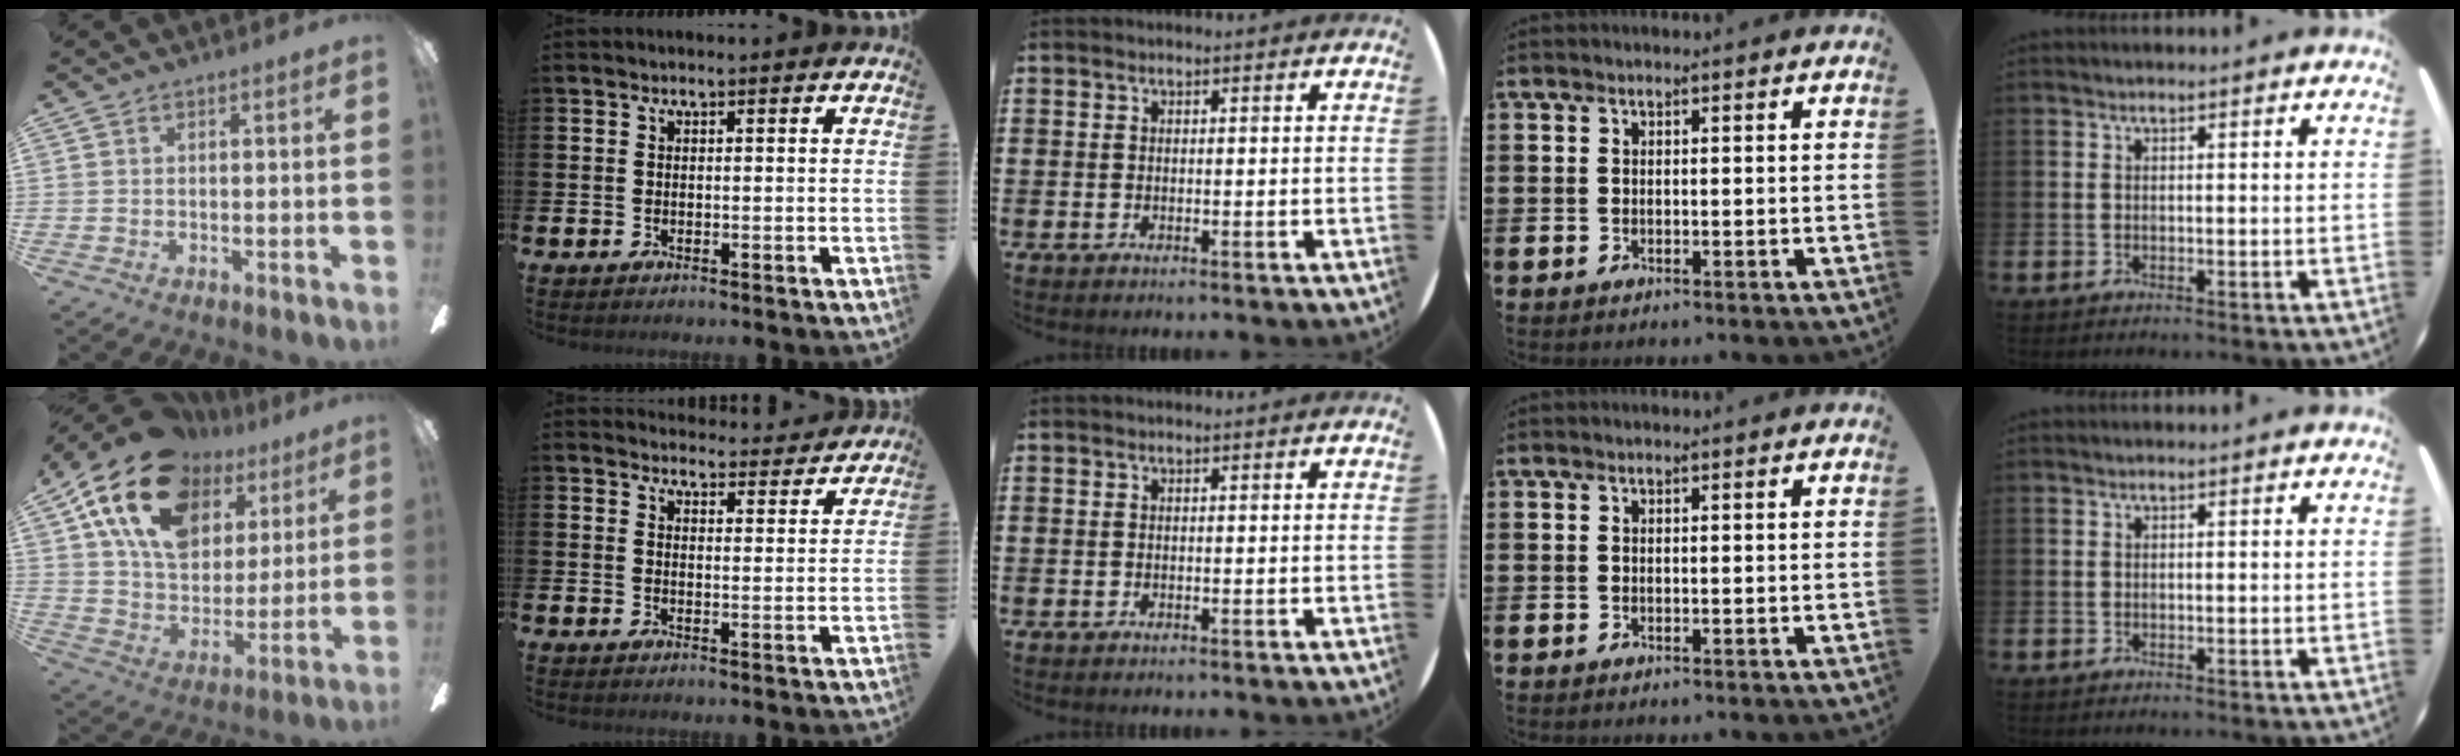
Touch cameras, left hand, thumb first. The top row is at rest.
{"thumb": {"total": 21.5, "force": [12.3, 13.5, 11.4], "torque": [-0.204, -0.046, 0.226]}, "index": {"total": 4.0, "force": [3.9, 0.6, 0.0], "torque": [-0.003, -0.029, 0.069]}}